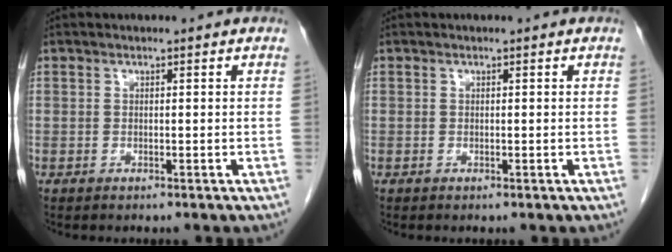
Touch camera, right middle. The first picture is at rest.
{"total": 0.0}